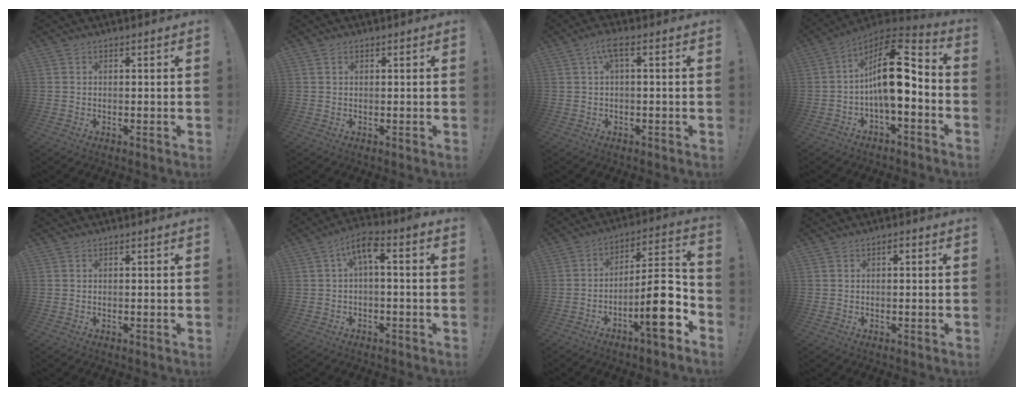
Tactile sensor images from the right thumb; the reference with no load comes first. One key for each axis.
{"total": 0.6, "fx": 0.4, "fy": 0.4, "fz": 0.2, "tx": 0.001, "ty": -0.001, "tz": 0.007}
{"total": 4.3, "fx": 0.8, "fy": 0.8, "fz": 4.2, "tx": -0.081, "ty": 0.003, "tz": 0.013}
{"total": 16.9, "fx": -0.3, "fy": 7.0, "fz": 15.4, "tx": -0.250, "ty": 0.004, "tz": -0.003}
{"total": 0.0}
{"total": 6.7, "fx": 0.2, "fy": 2.4, "fz": 6.2, "tx": -0.098, "ty": 0.005, "tz": 0.002}
{"total": 16.5, "fx": -6.9, "fy": 4.2, "fz": 14.4, "tx": -0.203, "ty": 0.035, "tz": -0.111}
{"total": 0.9, "fx": -0.1, "fy": 0.5, "fz": 0.8, "tx": -0.010, "ty": 0.003, "tz": -0.004}